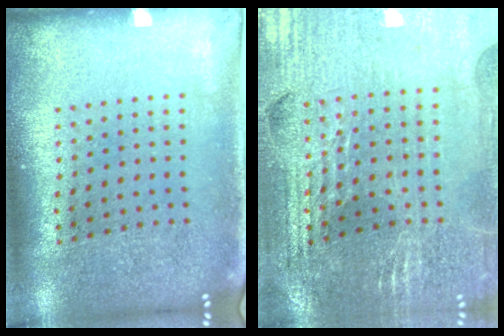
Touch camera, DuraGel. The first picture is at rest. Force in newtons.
{"total": 2.8, "press": 2.8, "slide": 0.4}